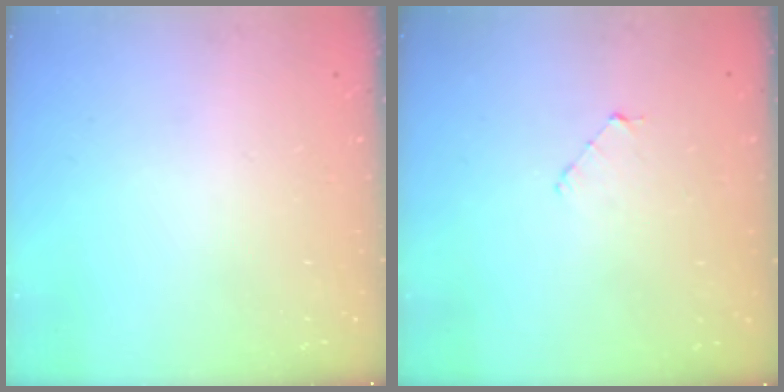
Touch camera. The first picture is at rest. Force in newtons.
{"total": 2.9, "press": 2.9, "slide": 0.3}